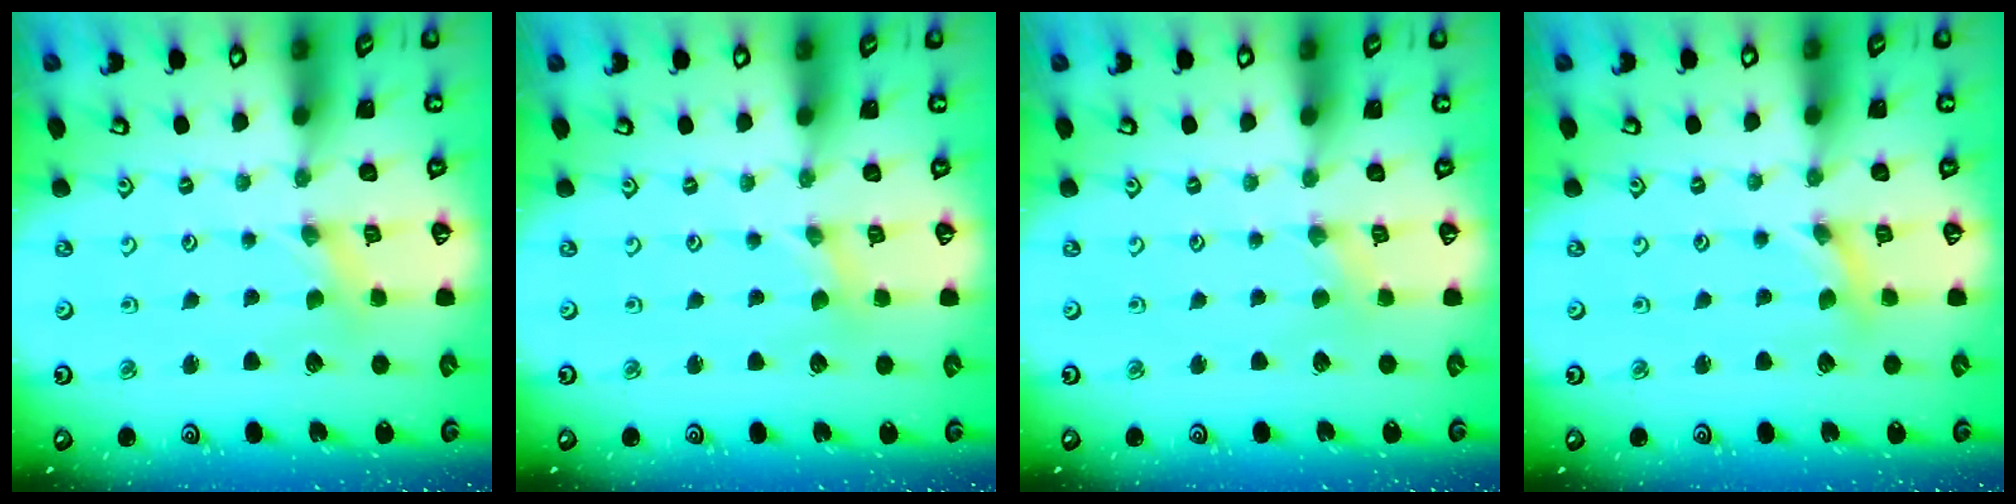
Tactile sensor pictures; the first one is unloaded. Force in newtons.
{"total": 0.0}
{"total": 1.4, "press": 1.4, "slide": 0.3}
{"total": 1.4, "press": 1.4, "slide": 0.2}